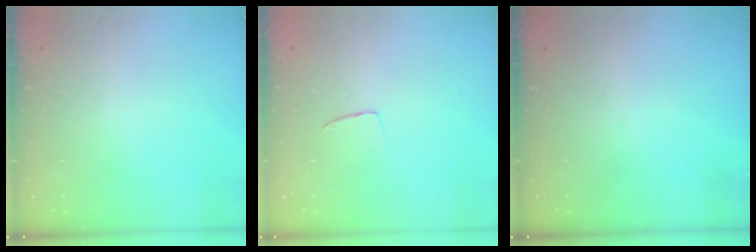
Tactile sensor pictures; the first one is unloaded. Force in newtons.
{"total": 2.9, "press": 2.9, "slide": 0.2}
{"total": 0.0}